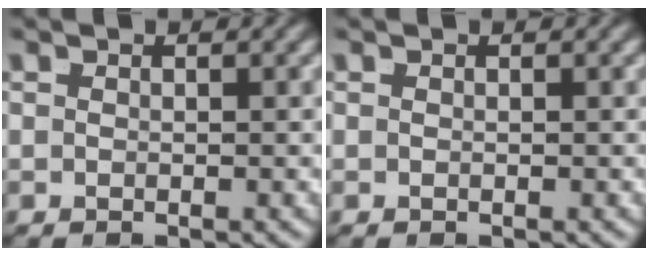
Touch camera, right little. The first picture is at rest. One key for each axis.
{"total": 0.0}